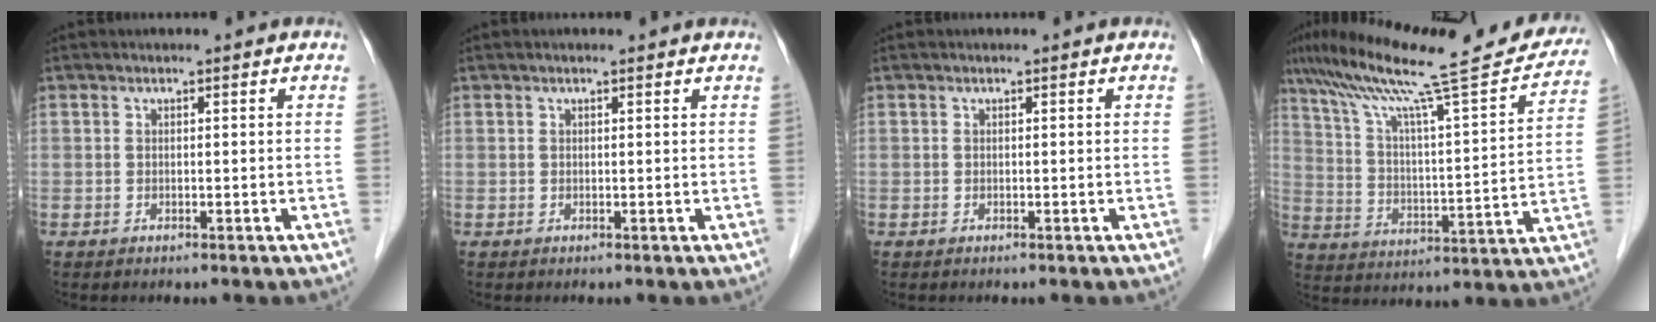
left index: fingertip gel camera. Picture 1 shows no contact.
{"total": 1.9, "force": [1.7, 0.2, 0.9], "torque": [-0.014, 0.019, 0.020]}
{"total": 0.0}
{"total": 25.5, "force": [21.4, 2.2, 13.7], "torque": [-0.228, 0.004, 0.308]}